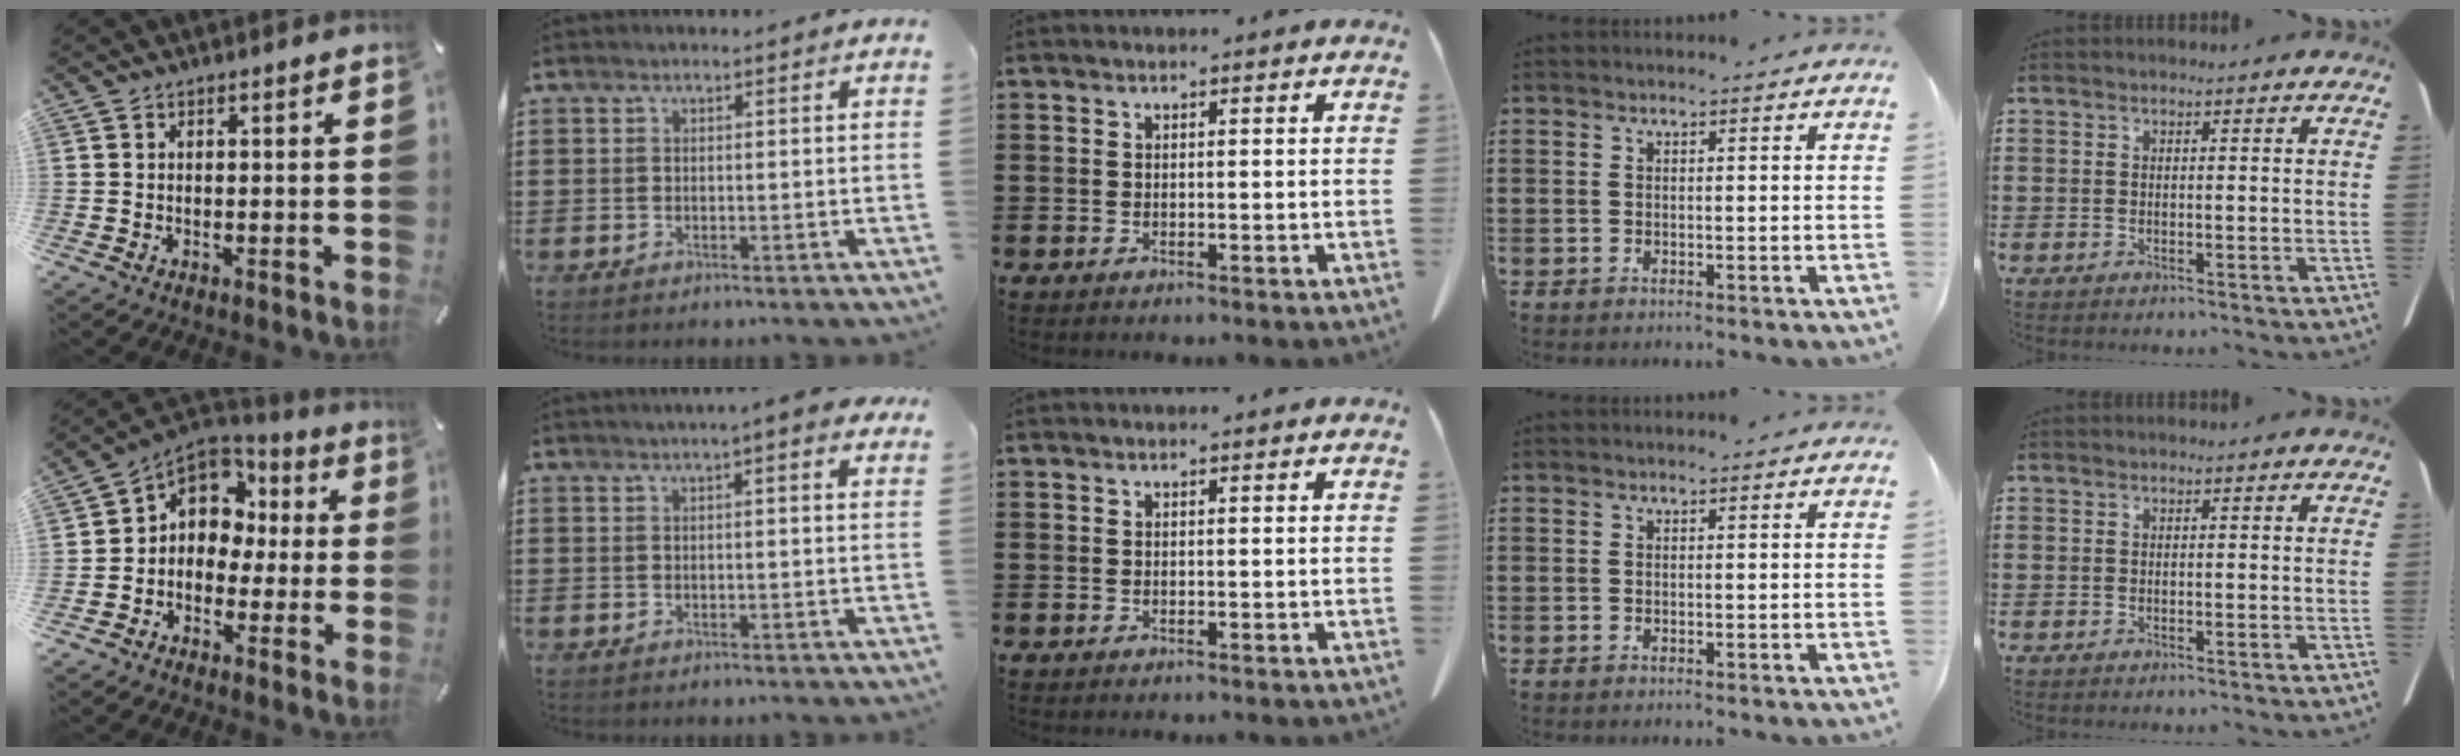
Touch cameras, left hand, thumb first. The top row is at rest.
{"thumb": {"total": 9.0, "force": [1.9, 7.9, 4.0], "torque": [-0.090, -0.001, 0.040]}, "index": {"total": 2.8, "force": [2.0, 0.1, 2.0], "torque": [-0.036, -0.001, 0.033]}}